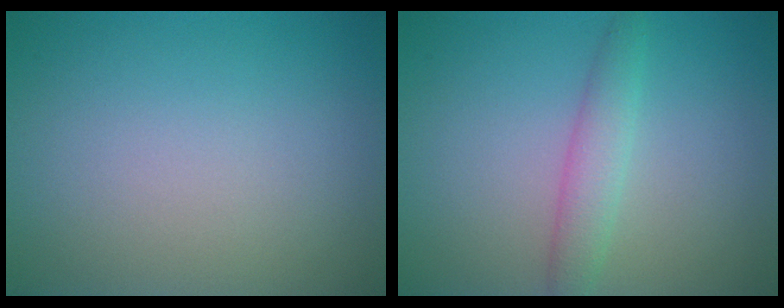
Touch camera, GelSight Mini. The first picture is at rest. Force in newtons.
{"total": 2.5, "press": 2.5, "slide": 0.1}